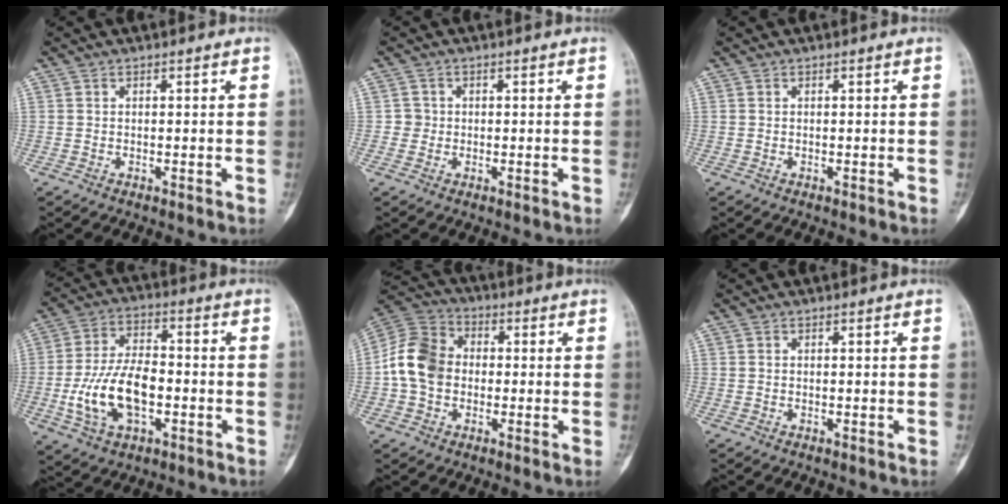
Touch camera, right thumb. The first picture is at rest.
{"total": 1.7, "force": [-0.1, 1.7, 0.1], "torque": [0.009, 0.007, -0.005]}
{"total": 0.0}
{"total": 14.3, "force": [-3.2, 7.9, 11.4], "torque": [-0.215, 0.023, -0.057]}
{"total": 10.8, "force": [-0.9, 8.5, 6.6], "torque": [-0.115, 0.030, -0.033]}
{"total": 0.0}